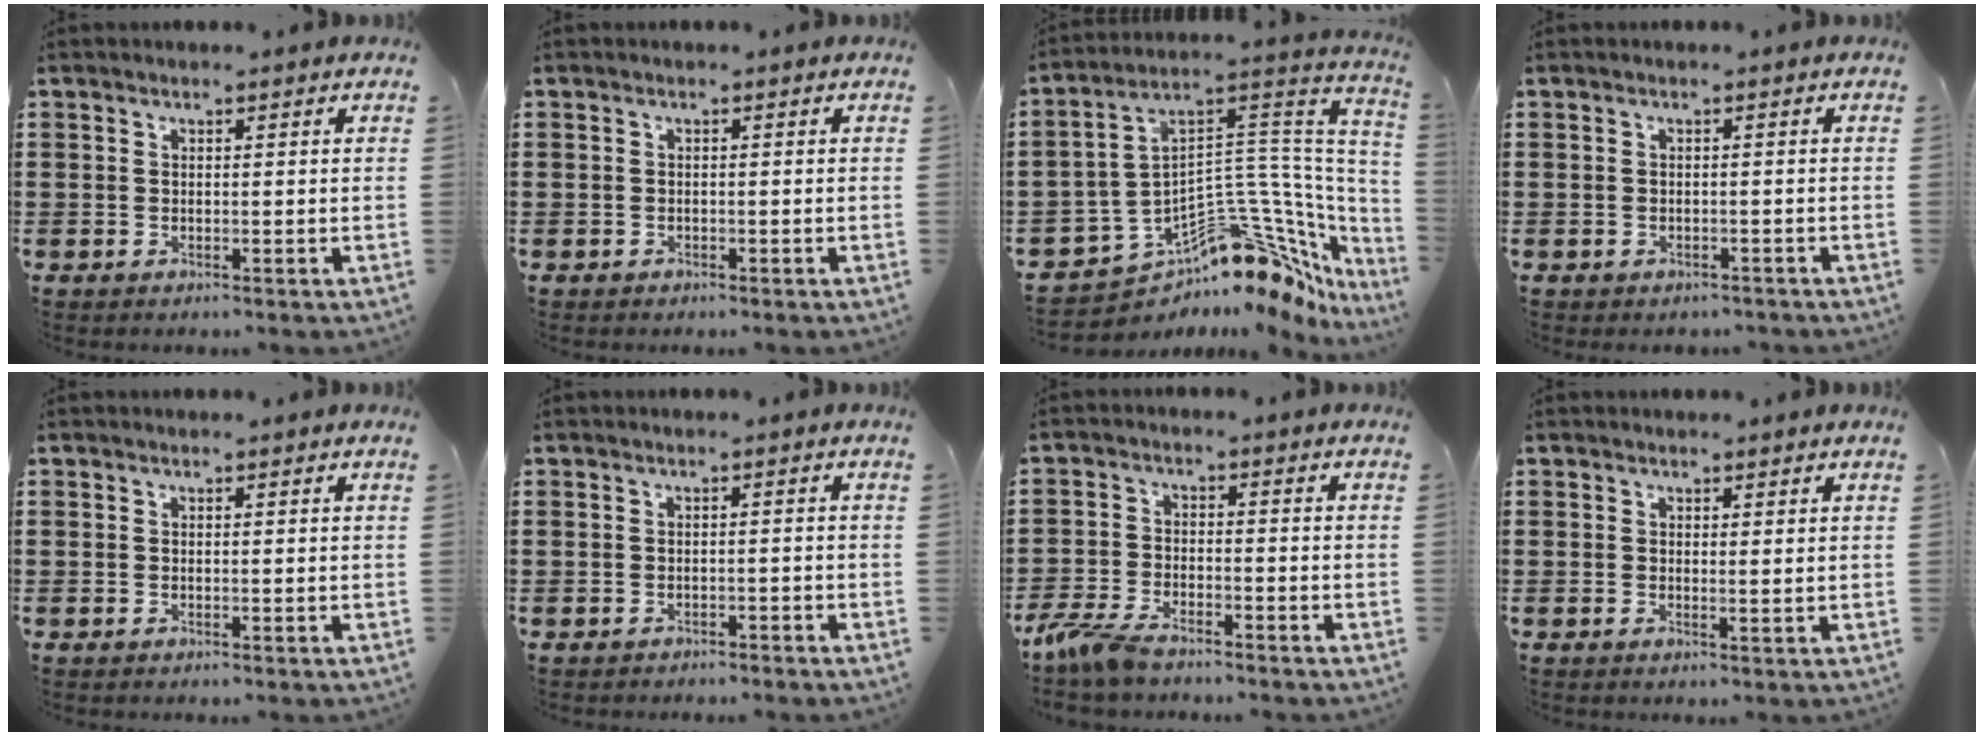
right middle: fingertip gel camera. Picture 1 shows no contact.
{"total": 0.5, "force": [-0.4, 0.4, 0.0], "torque": [-0.001, 0.003, -0.010]}
{"total": 10.2, "force": [-6.2, 3.9, 7.1], "torque": [-0.138, -0.026, -0.129]}
{"total": 0.7, "force": [-0.6, 0.2, 0.0], "torque": [-0.003, -0.001, -0.014]}
{"total": 0.0}
{"total": 1.0, "force": [-1.0, 0.2, 0.0], "torque": [-0.003, -0.001, -0.020]}
{"total": 5.3, "force": [-4.4, 1.3, 2.7], "torque": [-0.079, -0.010, -0.091]}
{"total": 0.9, "force": [0.7, -0.2, 0.5], "torque": [-0.004, -0.009, 0.011]}